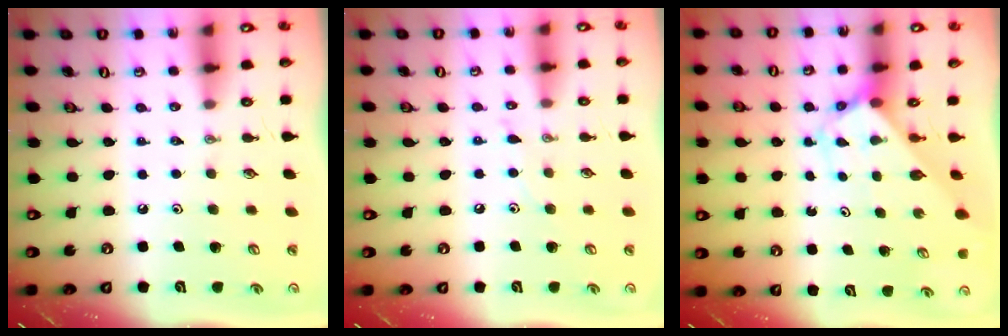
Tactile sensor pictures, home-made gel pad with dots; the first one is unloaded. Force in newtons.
{"total": 6.3, "press": 6.2, "slide": 0.7}
{"total": 2.9, "press": 2.9, "slide": 0.3}